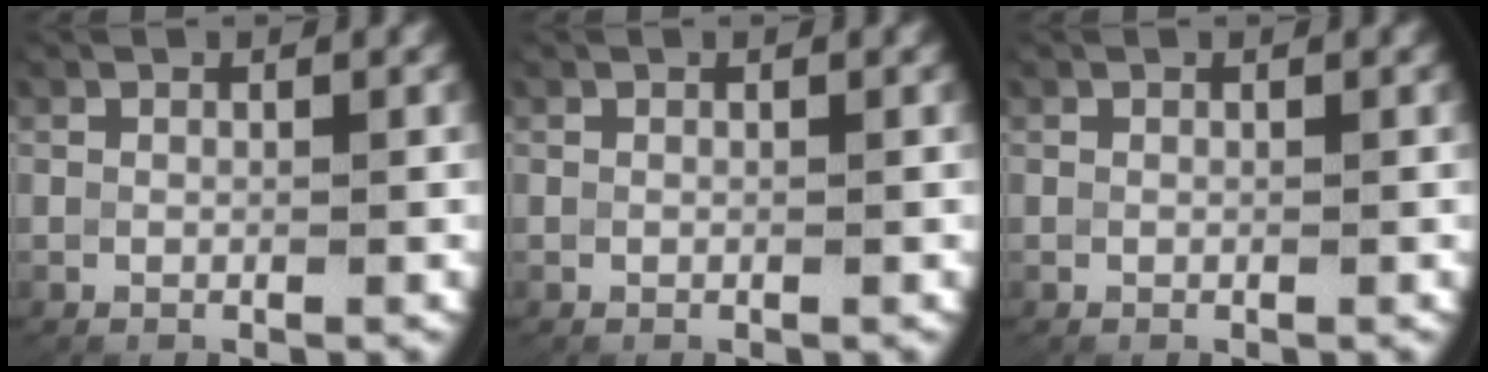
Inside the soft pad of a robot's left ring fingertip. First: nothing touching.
{"total": 0.0}
{"total": 0.0}